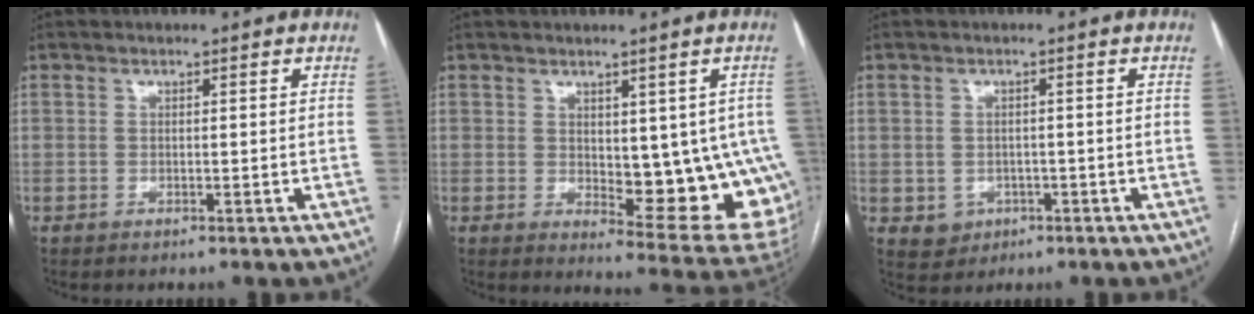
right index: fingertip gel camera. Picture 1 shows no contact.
{"total": 13.9, "force": [-0.7, 5.6, 12.7], "torque": [-0.115, -0.007, 0.007]}
{"total": 3.8, "force": [-1.1, 3.5, 0.8], "torque": [-0.005, 0.006, -0.007]}